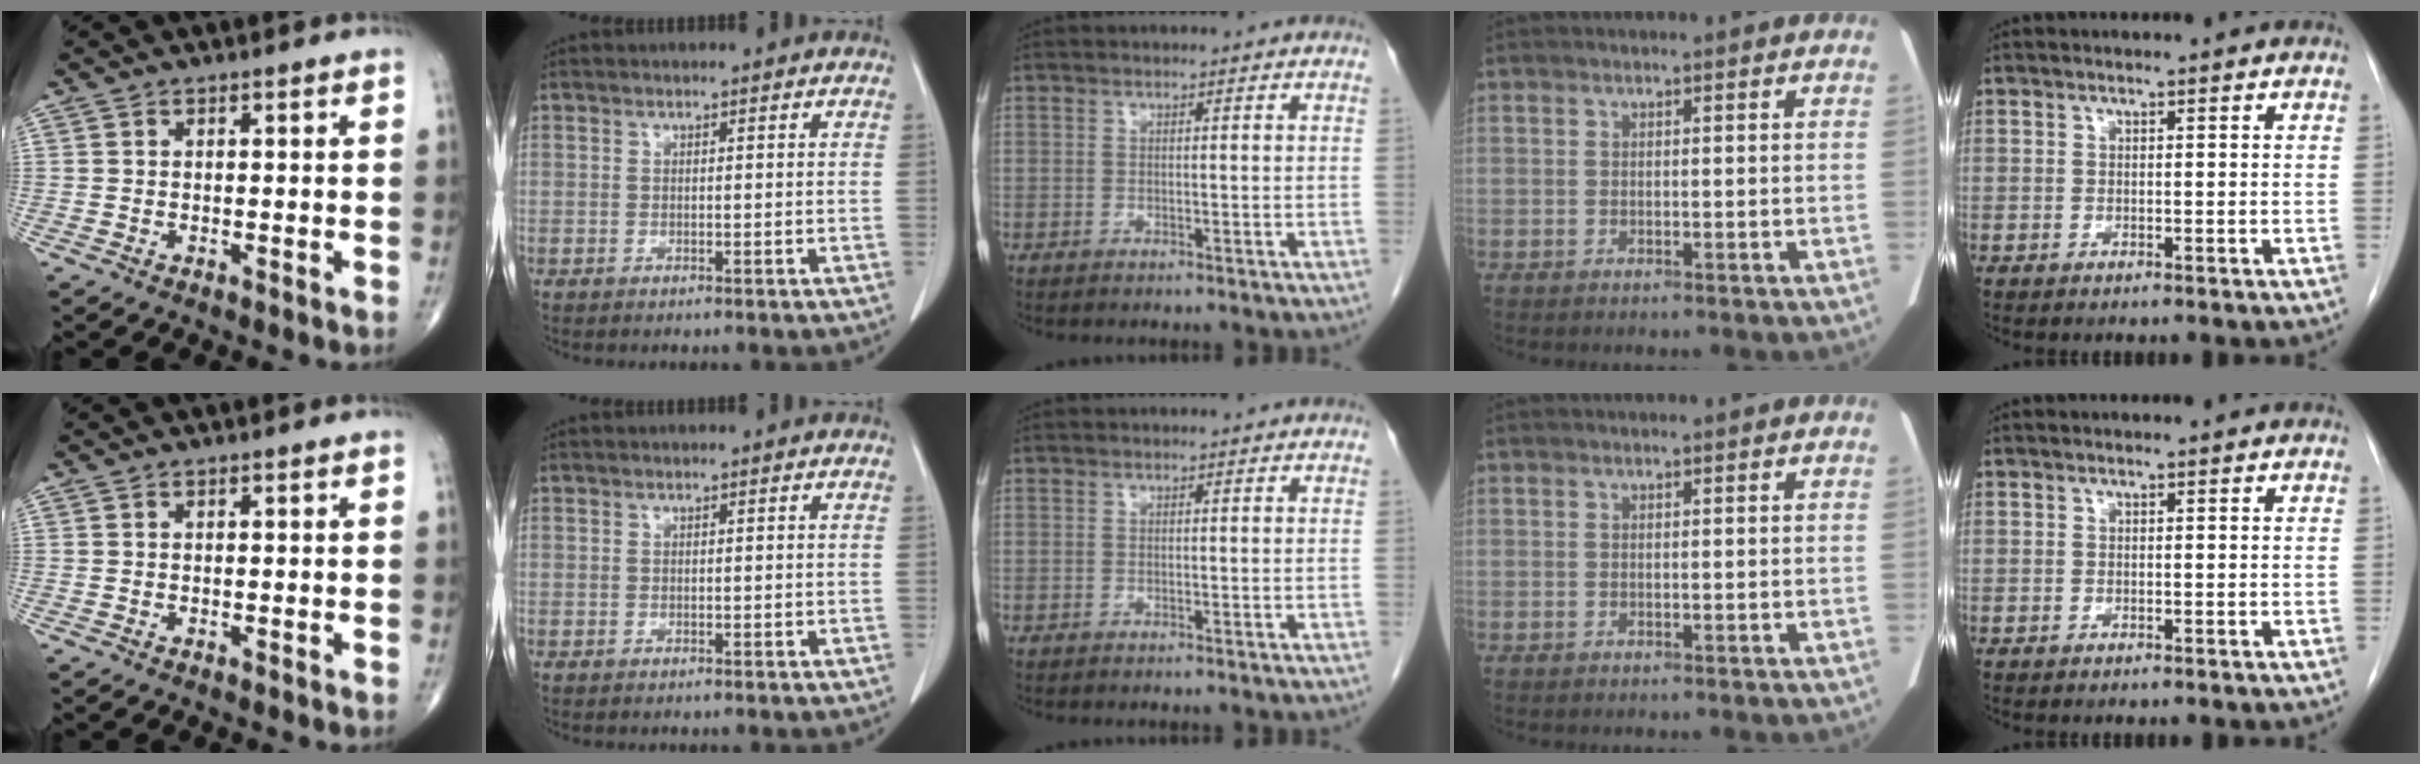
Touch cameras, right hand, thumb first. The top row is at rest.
{}